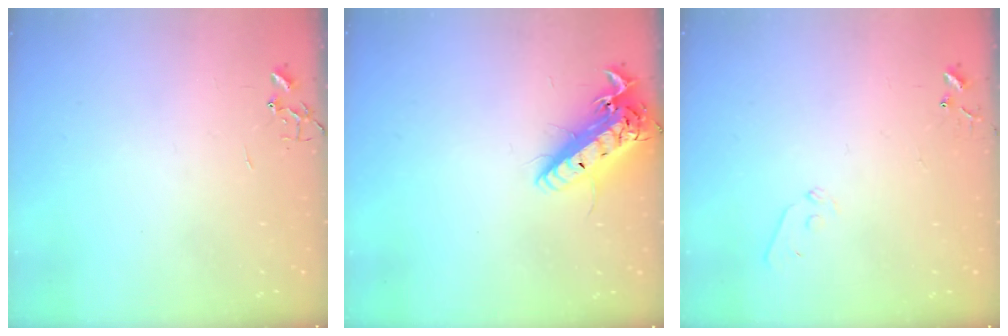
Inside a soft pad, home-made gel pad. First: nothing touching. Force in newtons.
{"total": 17.4, "press": 16.9, "slide": 4.1}
{"total": 5.2, "press": 5.2, "slide": 0.5}